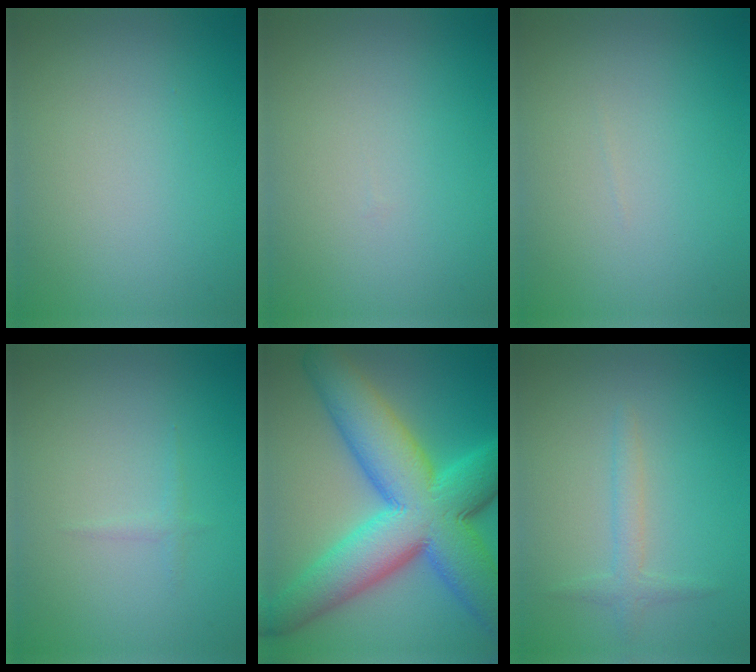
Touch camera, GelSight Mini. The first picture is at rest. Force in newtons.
{"total": 0.0}
{"total": 0.0}
{"total": 0.6, "press": 0.6, "slide": 0.1}
{"total": 14.5, "press": 14.5, "slide": 0.2}
{"total": 1.7, "press": 1.7, "slide": 0.1}